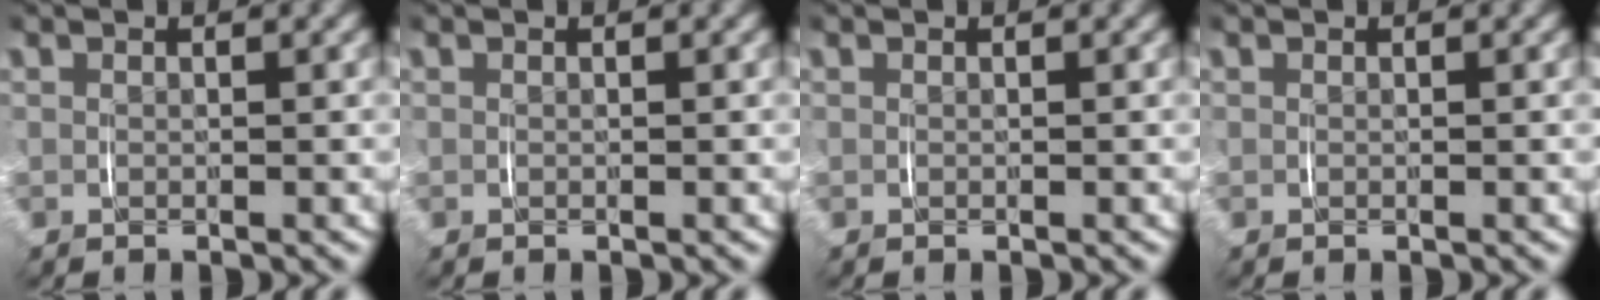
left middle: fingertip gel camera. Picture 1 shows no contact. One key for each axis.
{"total": 0.0}
{"total": 0.0}
{"total": 0.0}